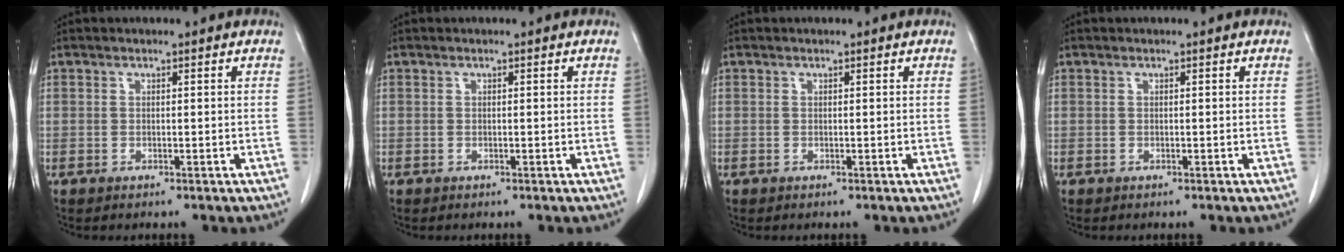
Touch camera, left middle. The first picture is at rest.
{"total": 0.0}
{"total": 0.0}
{"total": 0.0}